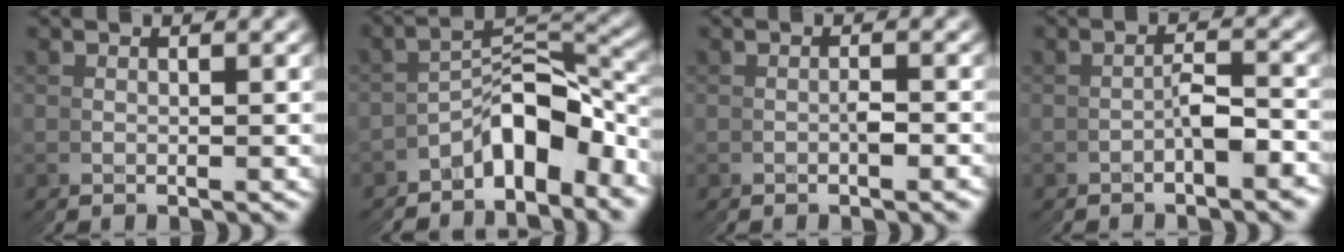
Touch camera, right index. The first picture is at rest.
{"total": 6.6, "force": [-5.0, 2.7, 3.3], "torque": [-0.031, 0.001, -0.073]}
{"total": 0.8, "force": [-0.4, 0.3, 0.7], "torque": [-0.012, -0.002, -0.003]}
{"total": 1.6, "force": [-1.2, 0.5, 1.0], "torque": [-0.013, -0.006, -0.018]}